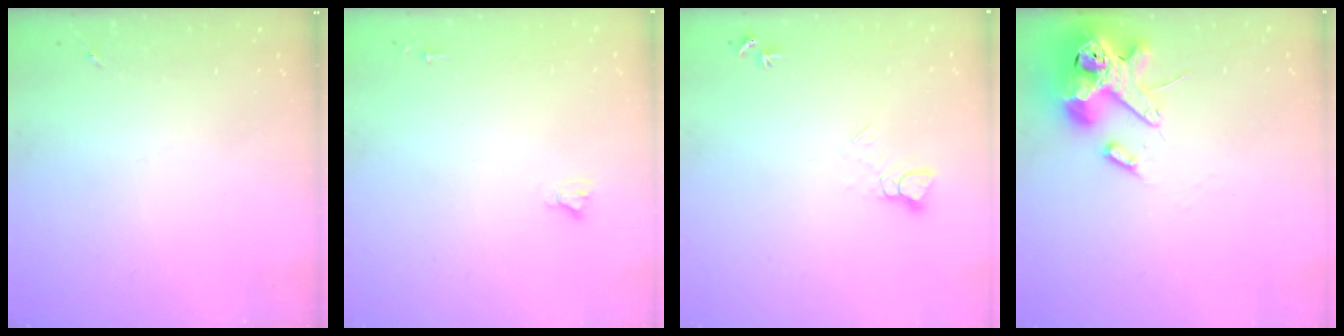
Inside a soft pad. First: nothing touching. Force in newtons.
{"total": 2.7, "press": 2.7, "slide": 0.2}
{"total": 5.5, "press": 5.5, "slide": 0.5}
{"total": 14.2, "press": 14.0, "slide": 2.3}